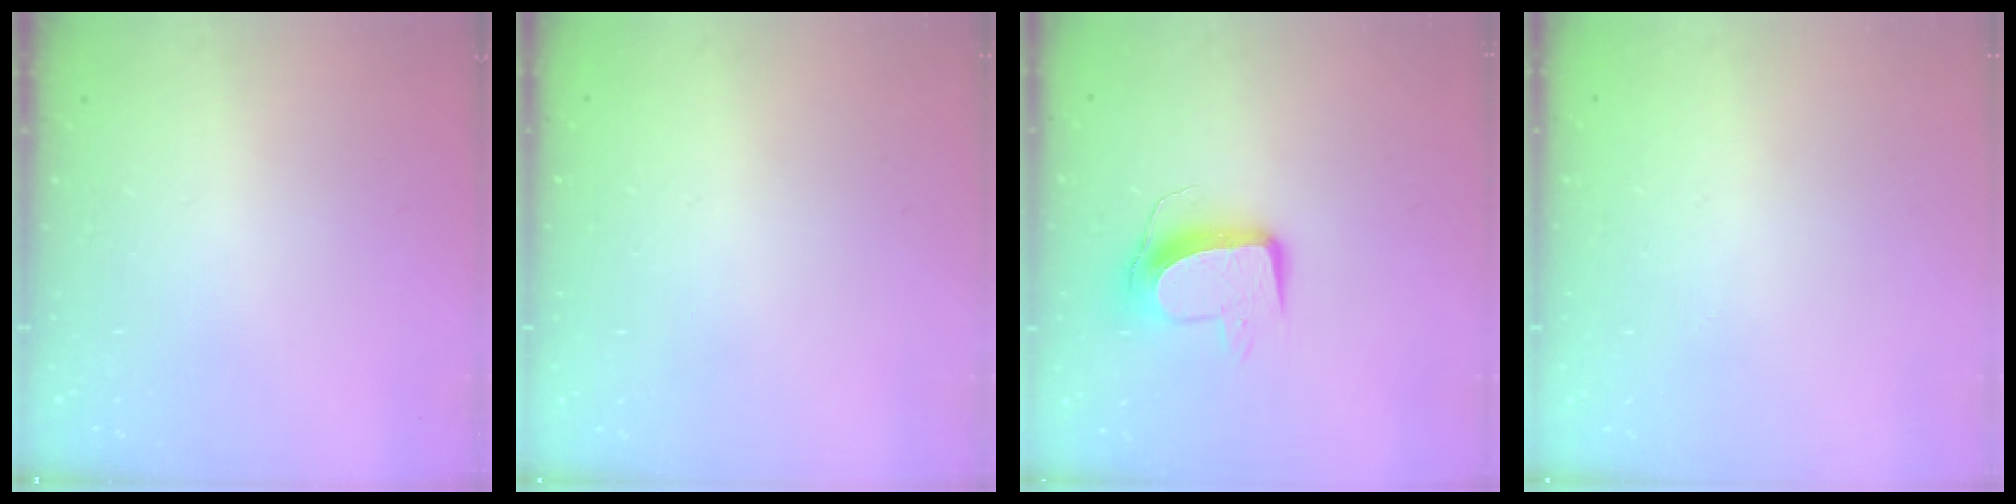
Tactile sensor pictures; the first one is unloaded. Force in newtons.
{"total": 0.0}
{"total": 11.0, "press": 10.9, "slide": 0.7}
{"total": 0.0}